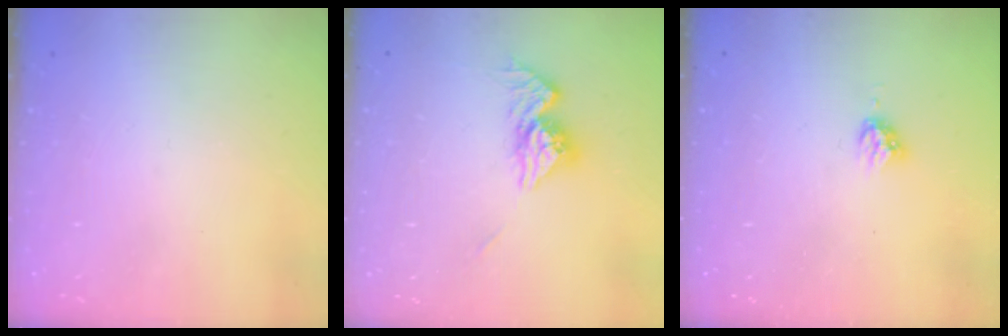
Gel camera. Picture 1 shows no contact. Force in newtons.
{"total": 10.7, "press": 10.6, "slide": 0.9}
{"total": 4.3, "press": 4.3, "slide": 0.3}